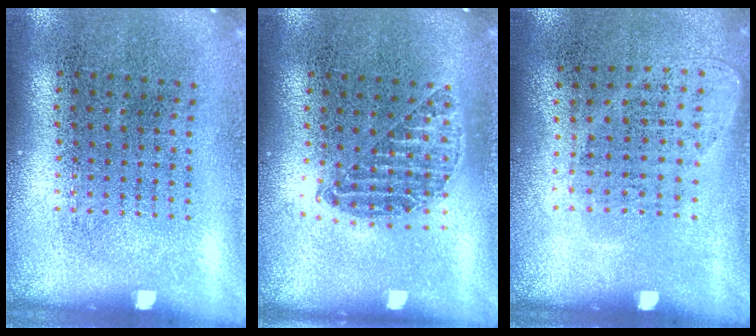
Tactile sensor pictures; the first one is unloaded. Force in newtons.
{"total": 1.1, "press": 1.0, "slide": 0.5}
{"total": 1.0, "press": 0.8, "slide": 0.5}